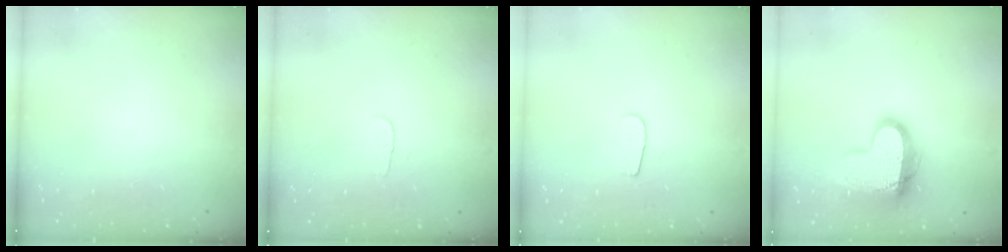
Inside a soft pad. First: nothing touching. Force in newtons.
{"total": 2.9, "press": 2.8, "slide": 0.3}
{"total": 5.2, "press": 5.1, "slide": 0.6}
{"total": 16.2, "press": 16.2, "slide": 1.4}